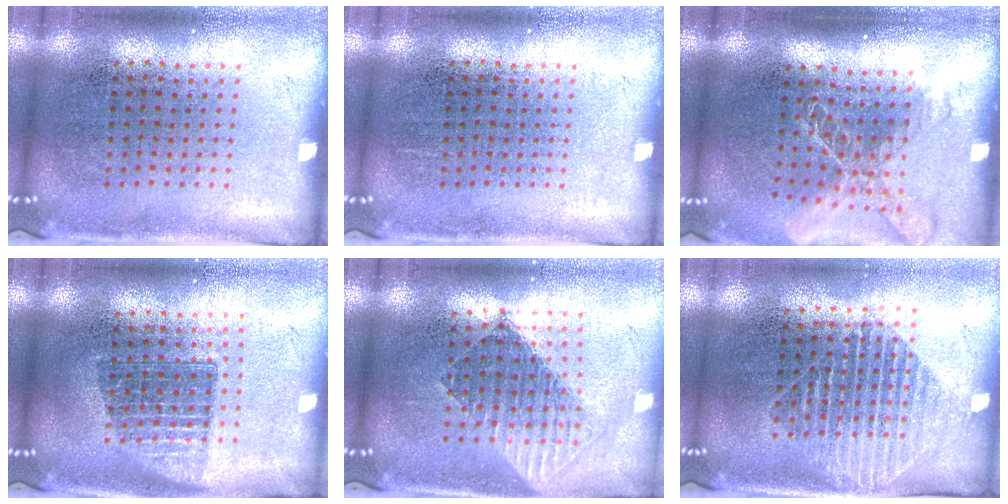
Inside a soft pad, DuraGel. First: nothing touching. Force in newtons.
{"total": 0.0}
{"total": 2.0, "press": 1.5, "slide": 1.3}
{"total": 1.4, "press": 1.2, "slide": 0.8}
{"total": 1.6, "press": 1.4, "slide": 0.9}
{"total": 1.5, "press": 1.3, "slide": 0.8}